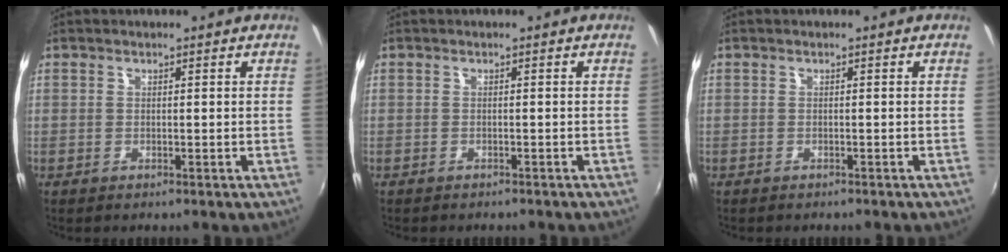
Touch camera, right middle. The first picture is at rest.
{"total": 1.3, "force": [-1.2, 0.3, 0.4], "torque": [-0.013, -0.005, -0.015]}
{"total": 0.7, "force": [-0.7, 0.1, 0.2], "torque": [-0.007, -0.001, -0.008]}